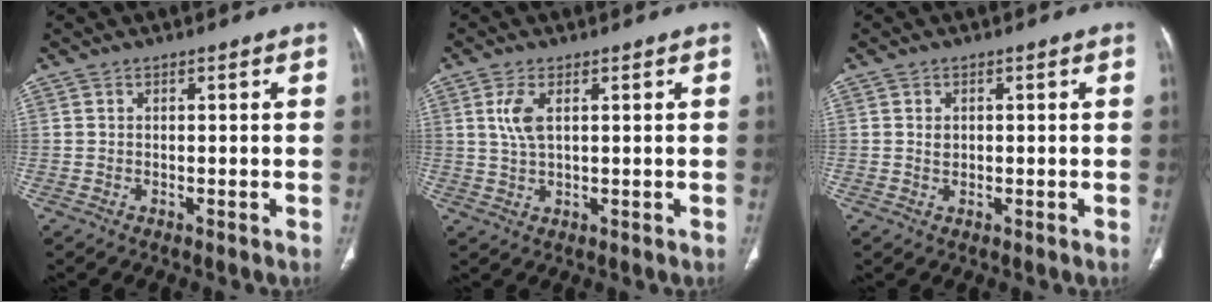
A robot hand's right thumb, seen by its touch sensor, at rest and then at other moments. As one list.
[{"total": 4.4, "force": [1.4, 1.8, 3.7], "torque": [-0.088, -0.003, 0.032]}, {"total": 1.4, "force": [0.3, 1.1, 0.9], "torque": [-0.007, 0.002, 0.009]}]